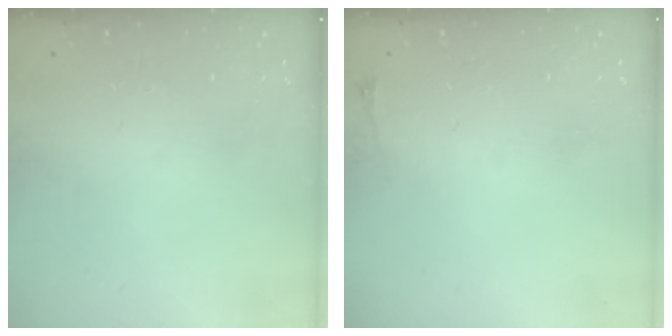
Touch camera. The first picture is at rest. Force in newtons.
{"total": 2.8, "press": 2.1, "slide": 1.9}